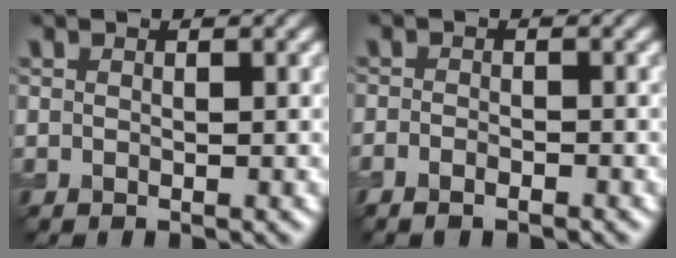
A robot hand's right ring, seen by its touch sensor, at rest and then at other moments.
{"total": 1.3, "force": [-1.2, 0.3, 0.5], "torque": [-0.011, -0.002, -0.026]}